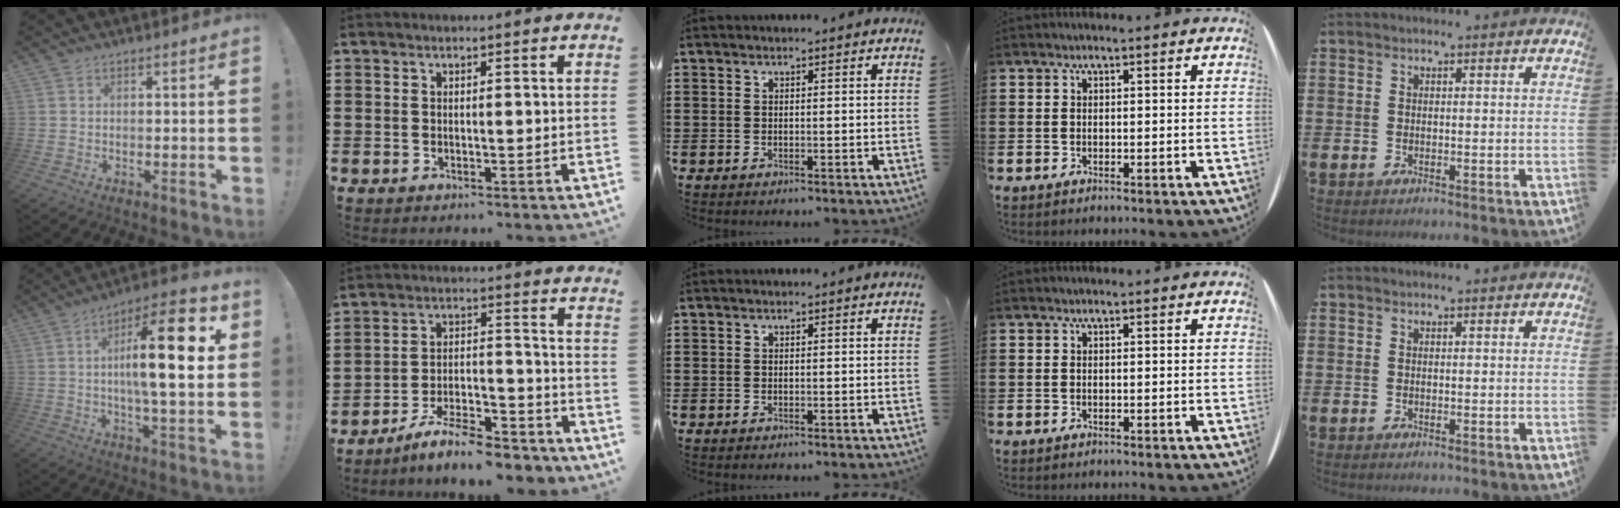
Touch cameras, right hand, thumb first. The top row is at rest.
{"thumb": {"total": 18.5, "force": [3.2, 4.5, 17.7], "torque": [-0.286, -0.002, 0.034]}, "index": {"total": 9.0, "force": [-8.0, 1.1, 3.9], "torque": [-0.070, 0.018, -0.153]}}